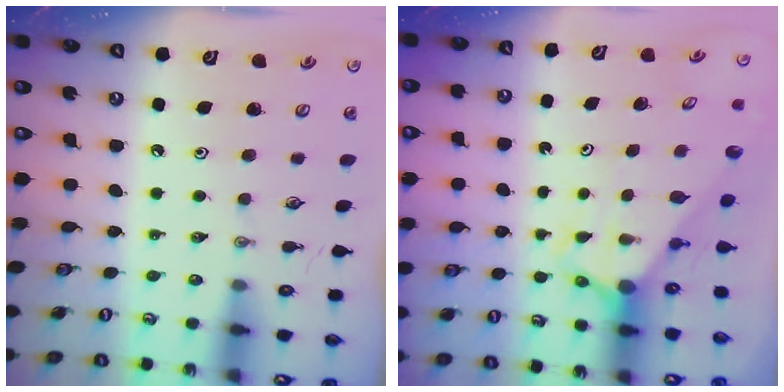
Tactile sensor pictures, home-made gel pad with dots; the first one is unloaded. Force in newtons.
{"total": 2.7, "press": 2.7, "slide": 0.0}